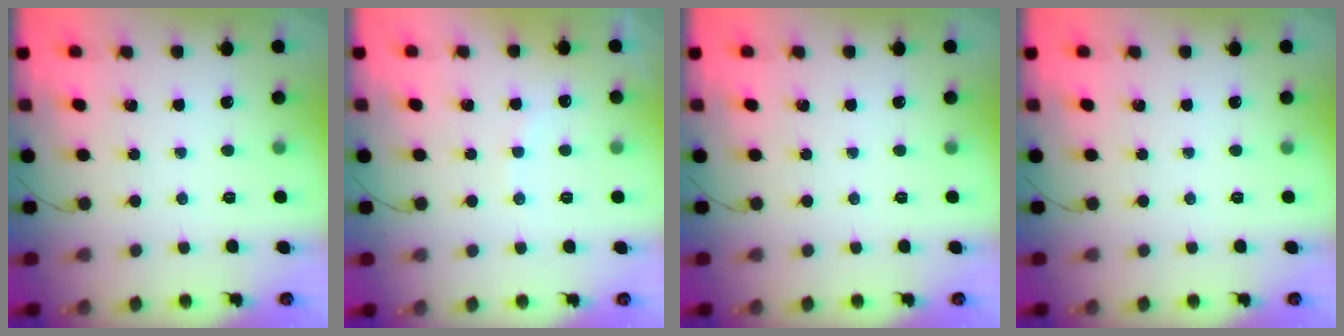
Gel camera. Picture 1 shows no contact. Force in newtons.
{"total": 5.3, "press": 5.3, "slide": 0.8}
{"total": 0.0}
{"total": 0.0}